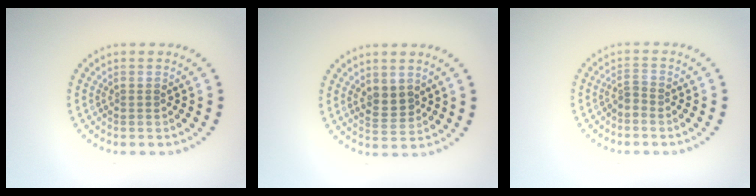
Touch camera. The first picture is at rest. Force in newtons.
{"total": 2.1, "press": 2.0, "slide": 0.6}
{"total": 1.0, "press": 0.5, "slide": 0.8}